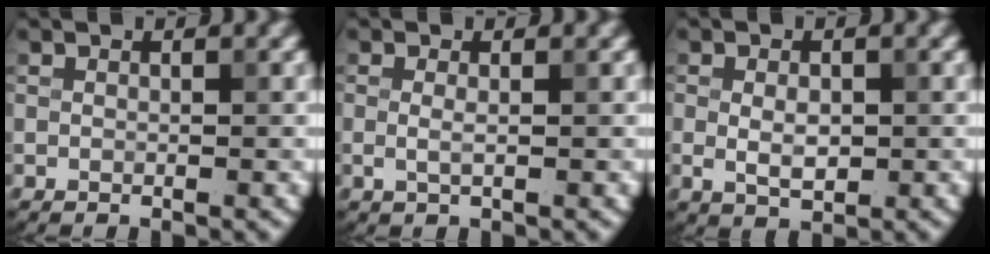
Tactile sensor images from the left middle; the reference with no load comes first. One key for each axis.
{"total": 1.0, "fx": 0.0, "fy": 0.2, "fz": 1.0, "tx": -0.021, "ty": -0.004, "tz": -0.001}
{"total": 2.6, "fx": -0.1, "fy": 1.5, "fz": 2.1, "tx": -0.039, "ty": -0.002, "tz": -0.001}